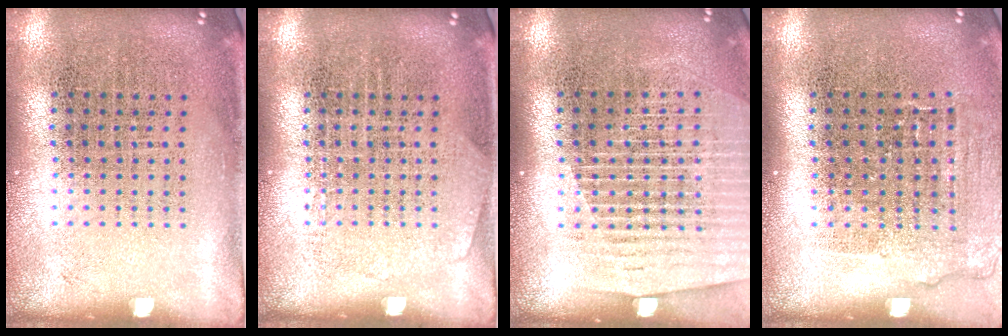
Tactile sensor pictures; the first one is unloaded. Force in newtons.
{"total": 0.6, "press": 0.6, "slide": 0.1}
{"total": 1.5, "press": 1.4, "slide": 0.5}
{"total": 1.1, "press": 1.0, "slide": 0.4}